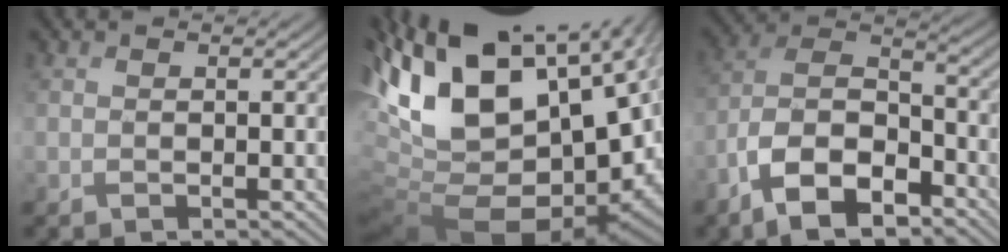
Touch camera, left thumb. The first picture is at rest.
{"total": 18.9, "force": [1.8, 10.9, 15.3], "torque": [-0.285, -0.029, 0.071]}
{"total": 12.2, "force": [-7.8, 5.5, 7.5], "torque": [-0.137, -0.004, -0.164]}